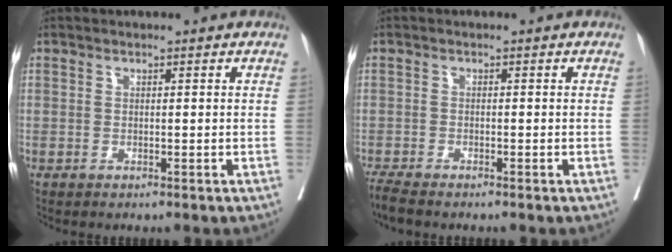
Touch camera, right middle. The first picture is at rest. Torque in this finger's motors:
{"motor_torque": [0.02, -0.02, 0.05, 0.00]}